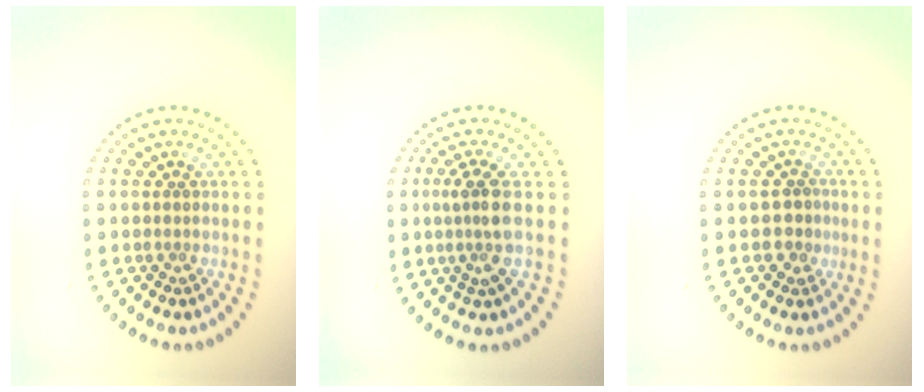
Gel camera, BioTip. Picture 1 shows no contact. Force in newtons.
{"total": 2.8, "press": 2.1, "slide": 1.8}
{"total": 1.9, "press": 1.6, "slide": 1.0}